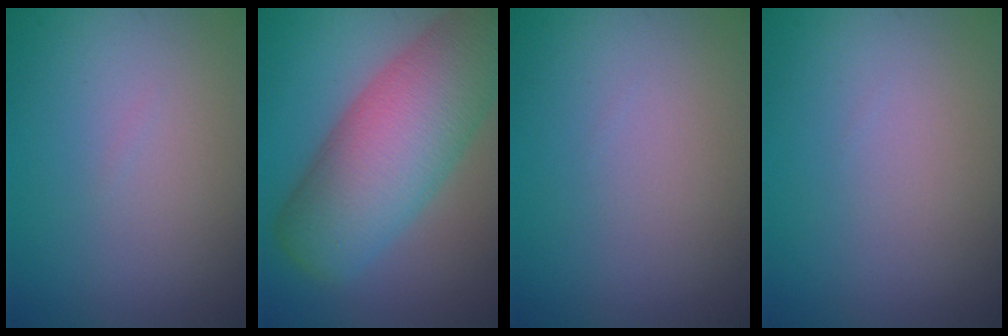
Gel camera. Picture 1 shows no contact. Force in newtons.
{"total": 11.9, "press": 11.9, "slide": 0.5}
{"total": 0.0}
{"total": 0.0}